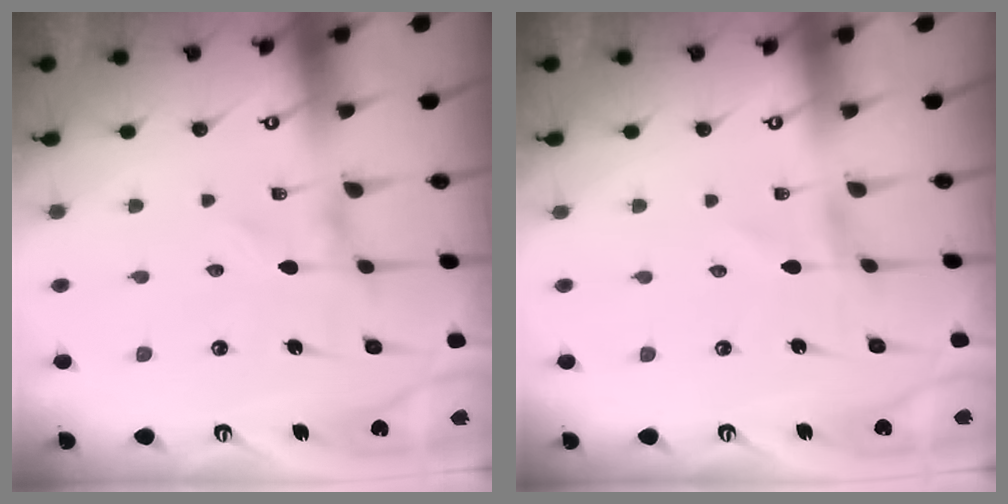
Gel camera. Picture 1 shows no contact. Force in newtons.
{"total": 1.0, "press": 1.0, "slide": 0.1}